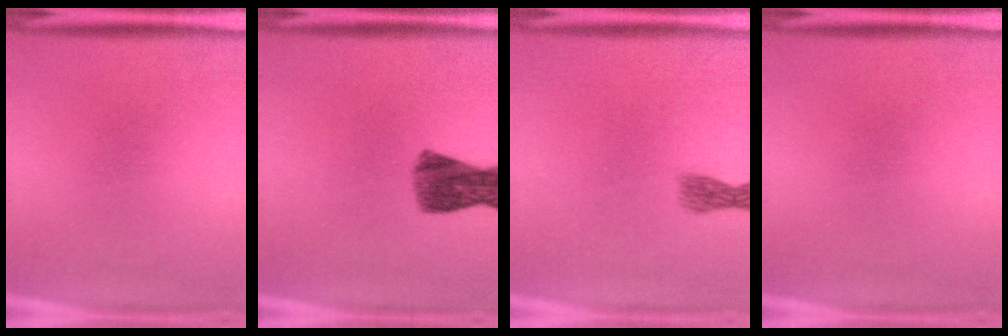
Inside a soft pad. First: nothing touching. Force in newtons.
{"total": 7.1}
{"total": 1.9}
{"total": 0.0}